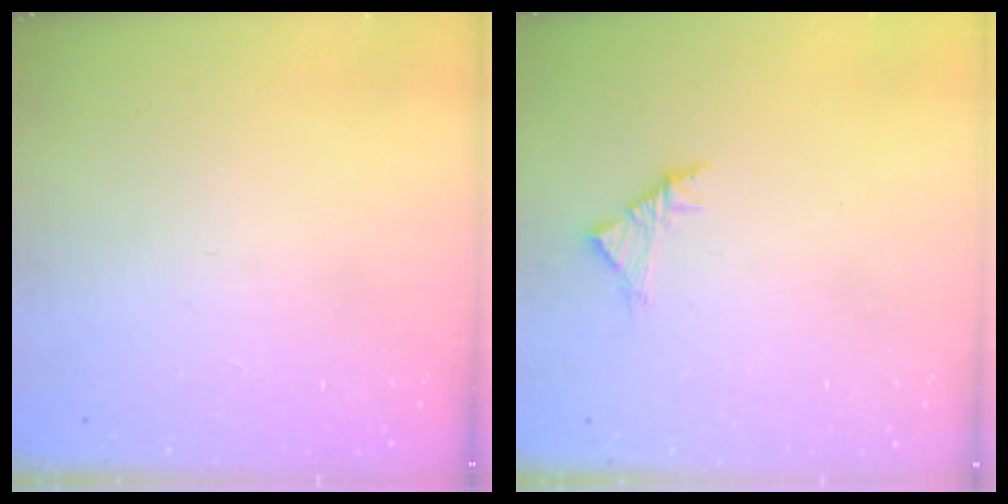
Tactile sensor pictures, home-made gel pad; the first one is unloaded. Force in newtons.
{"total": 2.8, "press": 2.6, "slide": 0.8}